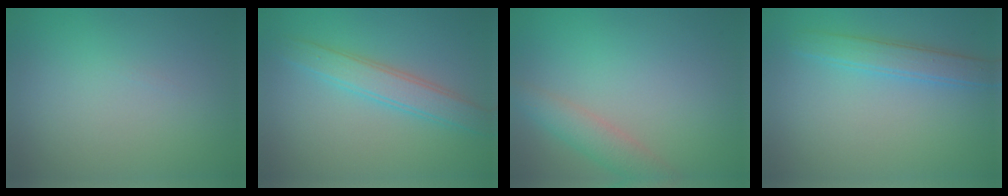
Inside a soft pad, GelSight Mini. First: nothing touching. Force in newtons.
{"total": 3.2, "press": 3.2, "slide": 0.3}
{"total": 2.9, "press": 2.9, "slide": 0.1}
{"total": 2.6, "press": 2.6, "slide": 0.1}